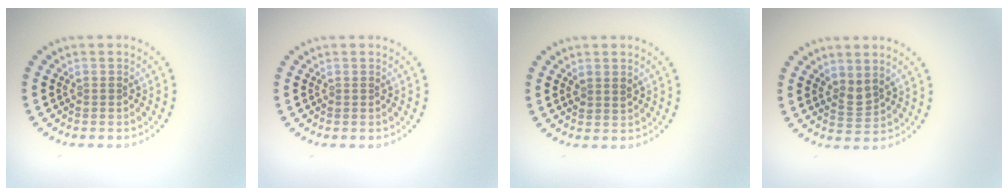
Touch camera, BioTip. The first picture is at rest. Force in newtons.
{"total": 0.0}
{"total": 1.1, "press": 1.0, "slide": 0.5}
{"total": 1.8, "press": 1.4, "slide": 1.2}